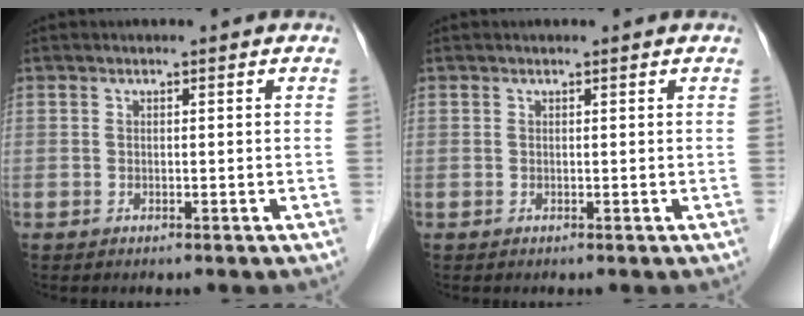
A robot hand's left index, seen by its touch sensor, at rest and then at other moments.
{"total": 0.7, "force": [0.7, 0.1, 0.1], "torque": [-0.005, 0.005, 0.010]}